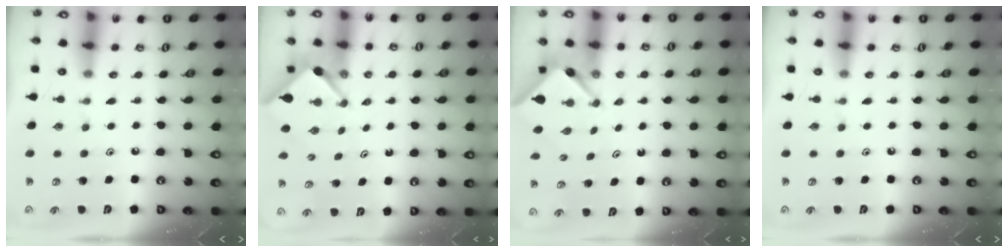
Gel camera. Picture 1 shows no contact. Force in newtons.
{"total": 2.6, "press": 2.5, "slide": 0.3}
{"total": 3.5, "press": 3.5, "slide": 0.3}
{"total": 0.0}